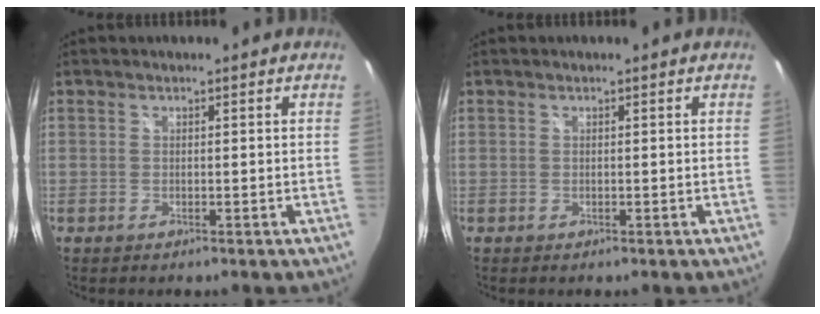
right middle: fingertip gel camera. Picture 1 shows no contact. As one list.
[{"total": 0.0}]